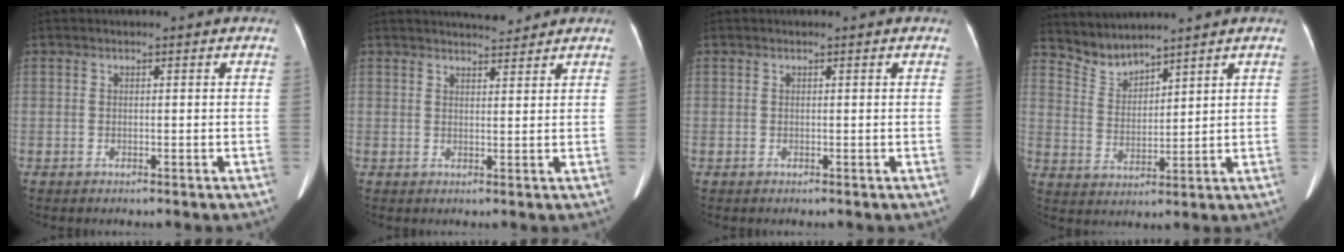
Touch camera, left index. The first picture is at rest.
{"total": 4.7, "force": [4.5, 0.6, 1.2], "torque": [-0.017, 0.010, 0.063]}
{"total": 0.6, "force": [0.6, 0.1, 0.2], "torque": [-0.011, 0.005, 0.005]}
{"total": 5.1, "force": [5.1, 0.4, -0.1], "torque": [-0.008, 0.006, 0.113]}